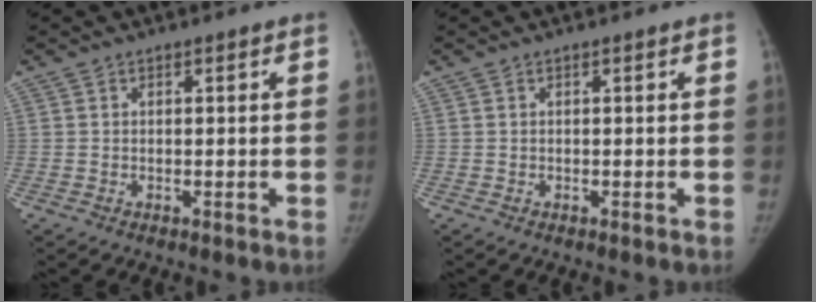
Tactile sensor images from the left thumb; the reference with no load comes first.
{"total": 0.0}